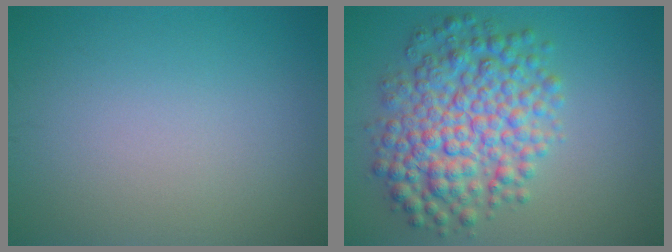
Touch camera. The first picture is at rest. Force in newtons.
{"total": 7.8, "press": 7.8, "slide": 0.1}